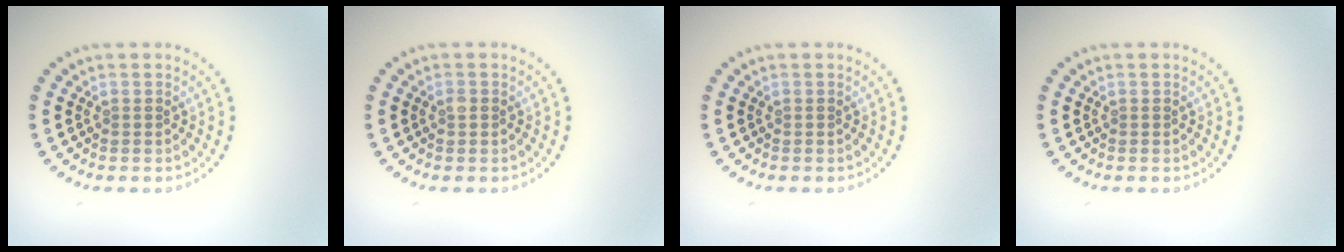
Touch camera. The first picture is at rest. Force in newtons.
{"total": 0.9, "press": 0.9, "slide": 0.1}
{"total": 0.0}
{"total": 0.0}